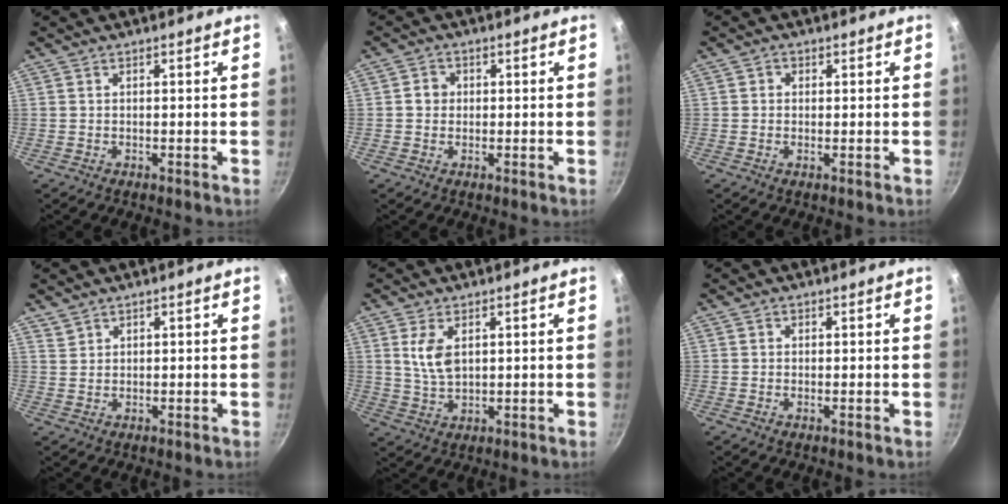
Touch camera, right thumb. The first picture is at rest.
{"total": 2.6, "force": [0.1, 2.4, 0.9], "torque": [-0.001, 0.006, -0.003]}
{"total": 4.7, "force": [1.2, 4.3, 1.6], "torque": [0.009, -0.001, 0.006]}
{"total": 1.7, "force": [1.4, 1.0, 0.1], "torque": [0.009, 0.004, 0.031]}
{"total": 6.0, "force": [1.9, 3.2, 4.6], "torque": [-0.085, -0.016, 0.042]}
{"total": 0.7, "force": [0.2, 0.6, 0.3], "torque": [-0.005, 0.002, 0.001]}